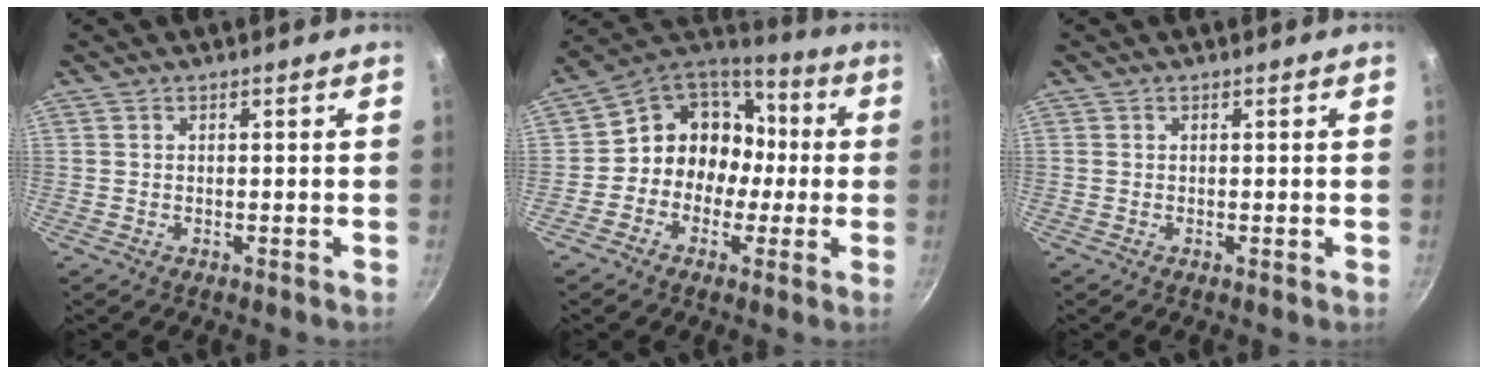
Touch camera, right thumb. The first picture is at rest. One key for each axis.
{"total": 13.9, "fx": -0.9, "fy": 12.1, "fz": 6.7, "tx": -0.051, "ty": 0.053, "tz": -0.031}
{"total": 0.0}